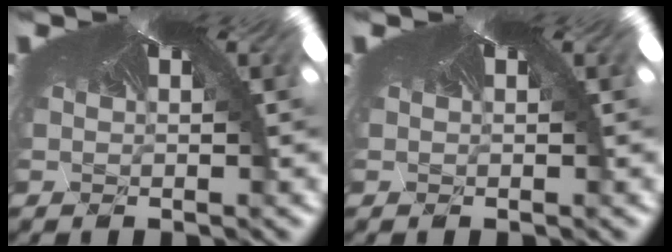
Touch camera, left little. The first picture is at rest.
{"total": 0.0}